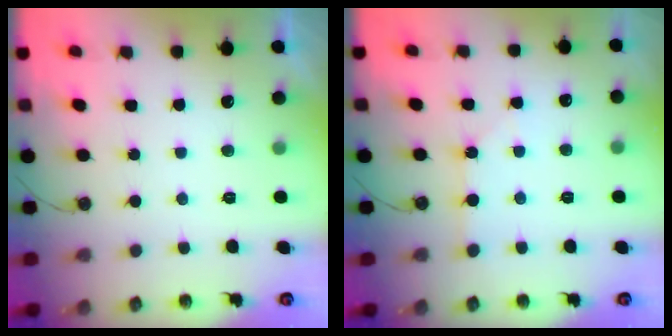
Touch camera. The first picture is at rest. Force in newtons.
{"total": 1.1, "press": 1.1, "slide": 0.2}